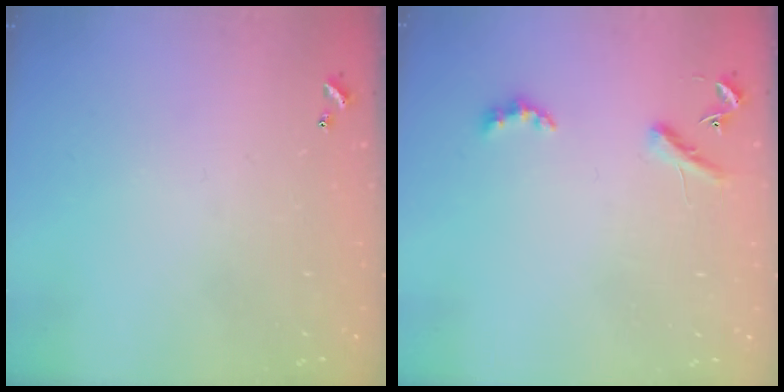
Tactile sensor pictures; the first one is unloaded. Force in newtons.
{"total": 3.1, "press": 3.0, "slide": 0.6}